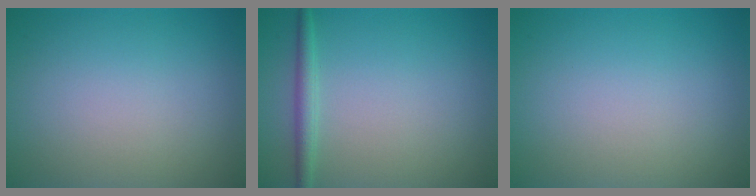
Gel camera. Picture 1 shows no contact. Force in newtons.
{"total": 1.7, "press": 1.7, "slide": 0.0}
{"total": 0.0}